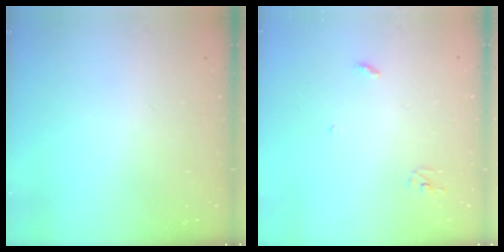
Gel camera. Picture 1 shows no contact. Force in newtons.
{"total": 2.8, "press": 2.8, "slide": 0.2}